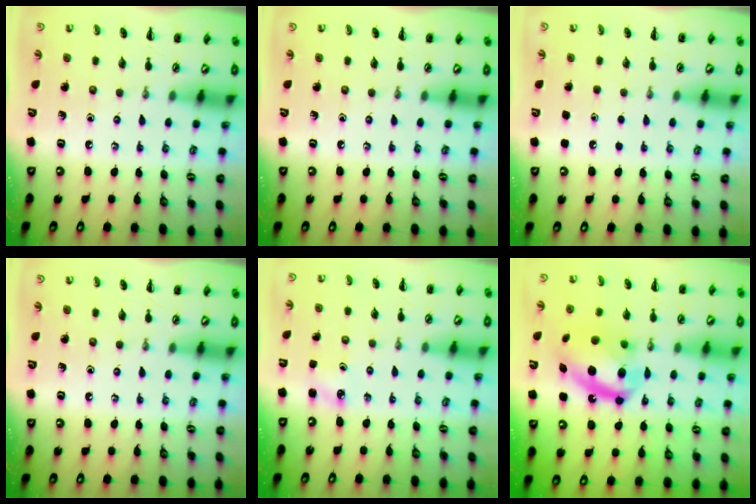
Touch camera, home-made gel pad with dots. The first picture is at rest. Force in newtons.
{"total": 0.0}
{"total": 1.8, "press": 1.8, "slide": 0.1}
{"total": 0.0}
{"total": 2.5, "press": 2.4, "slide": 0.8}
{"total": 16.0, "press": 15.5, "slide": 3.9}